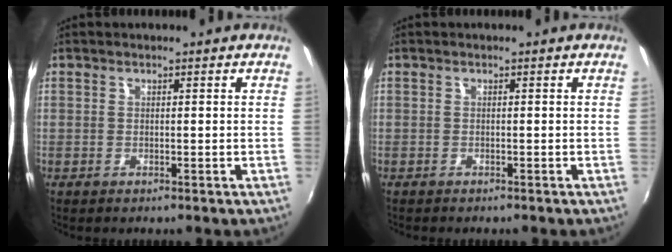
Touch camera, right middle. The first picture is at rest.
{"total": 0.6, "force": [-0.5, -0.1, 0.2], "torque": [-0.004, -0.002, -0.009]}